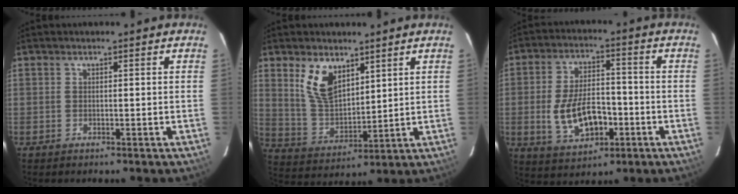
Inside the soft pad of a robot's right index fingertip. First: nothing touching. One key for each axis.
{"total": 9.9, "fx": 5.4, "fy": 5.3, "fz": 6.5, "tx": -0.123, "ty": 0.005, "tz": 0.118}
{"total": 12.0, "fx": -3.2, "fy": 6.4, "fz": 9.6, "tx": -0.194, "ty": 0.004, "tz": -0.040}